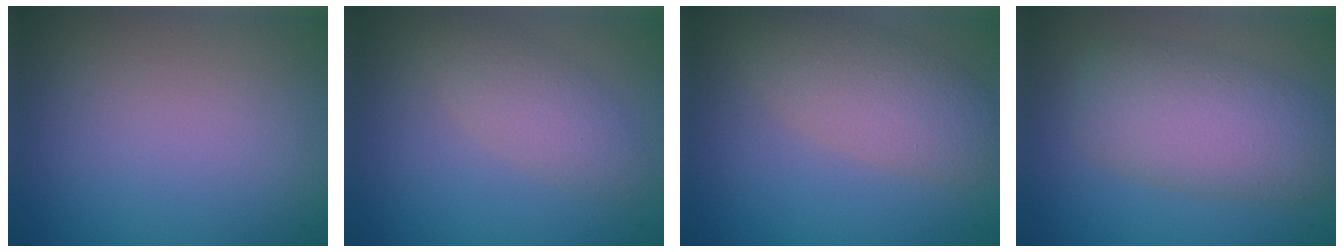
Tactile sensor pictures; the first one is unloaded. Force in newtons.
{"total": 2.9, "press": 2.9, "slide": 0.0}
{"total": 4.6, "press": 4.6, "slide": 0.2}
{"total": 6.4, "press": 6.4, "slide": 0.2}